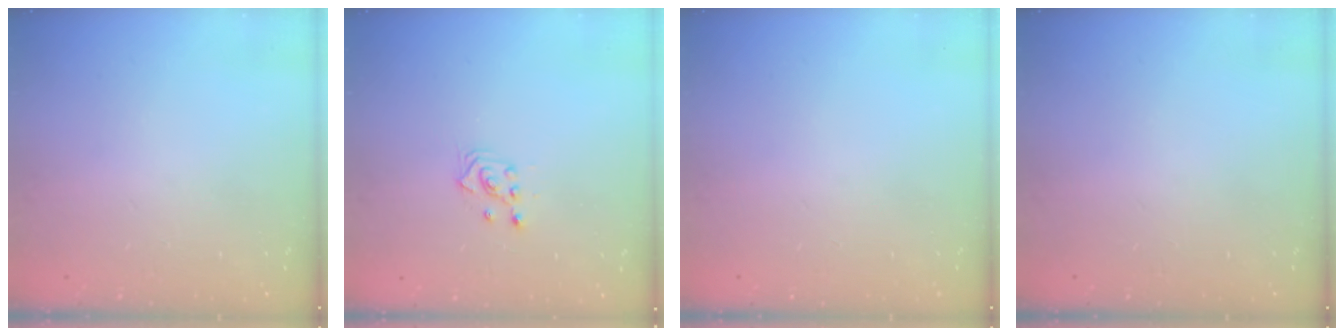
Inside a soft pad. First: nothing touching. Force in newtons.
{"total": 2.9, "press": 2.9, "slide": 0.2}
{"total": 0.0}
{"total": 0.0}